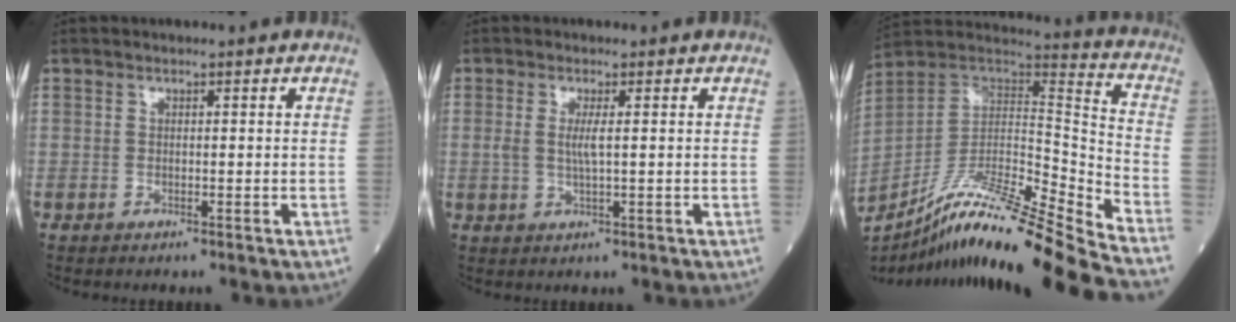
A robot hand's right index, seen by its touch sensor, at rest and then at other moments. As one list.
[{"total": 2.5, "force": [0.3, 0.1, 2.4], "torque": [-0.056, -0.003, 0.005]}, {"total": 24.4, "force": [-20.4, -1.9, 13.2], "torque": [-0.215, -0.021, -0.352]}]